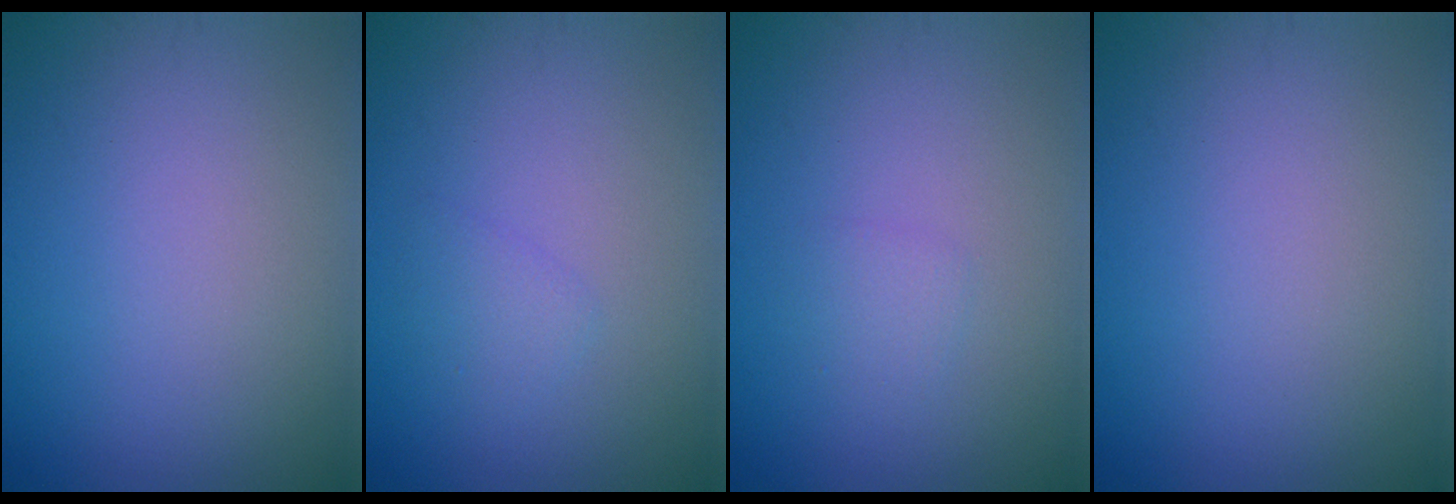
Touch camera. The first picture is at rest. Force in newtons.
{"total": 1.2, "press": 1.1, "slide": 0.1}
{"total": 1.0, "press": 1.0, "slide": 0.1}
{"total": 0.0}